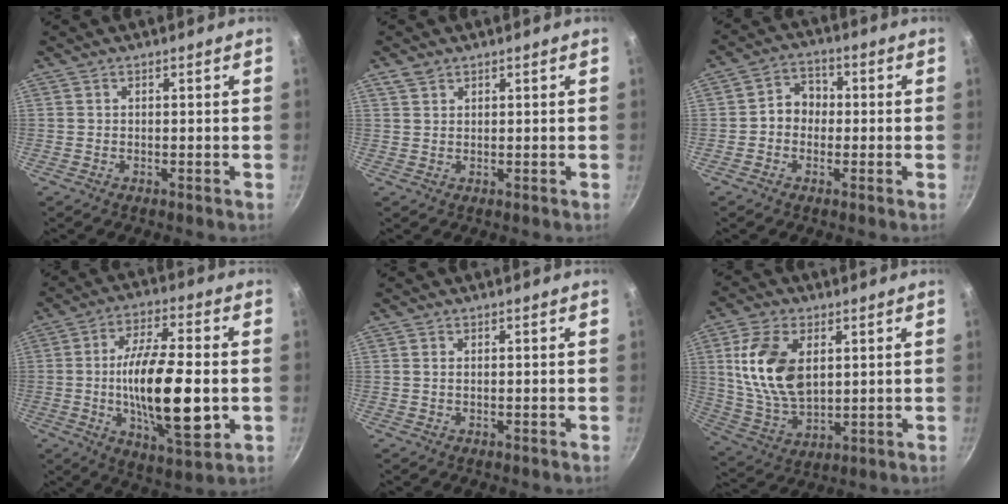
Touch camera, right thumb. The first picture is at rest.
{"total": 2.1, "force": [1.4, 1.2, 0.8], "torque": [-0.013, -0.003, 0.030]}
{"total": 5.4, "force": [-0.5, 4.5, 2.8], "torque": [-0.013, 0.016, -0.021]}
{"total": 19.9, "force": [-2.3, 6.9, 18.5], "torque": [-0.313, 0.006, -0.038]}
{"total": 0.7, "force": [0.2, 0.4, 0.5], "torque": [-0.009, 0.001, 0.003]}
{"total": 15.2, "force": [3.6, 9.3, 11.5], "torque": [-0.203, -0.018, 0.080]}